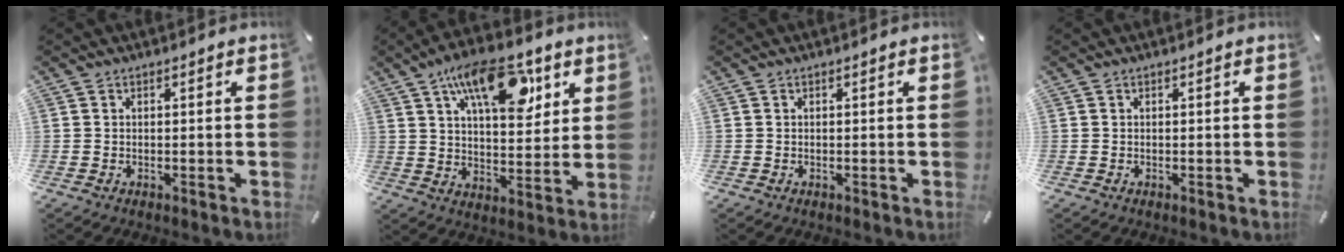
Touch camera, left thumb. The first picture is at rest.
{"total": 17.0, "force": [8.7, 8.3, 12.0], "torque": [-0.184, -0.028, 0.143]}
{"total": 0.0}
{"total": 0.0}